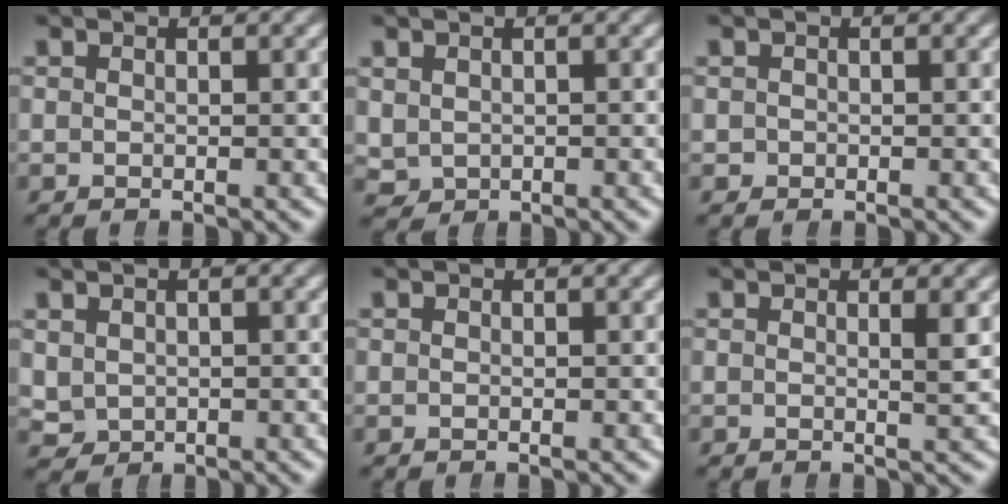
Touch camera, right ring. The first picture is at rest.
{"total": 1.9, "force": [0.2, 1.8, 0.5], "torque": [-0.029, -0.021, 0.021]}
{"total": 0.6, "force": [-0.2, 0.5, -0.3], "torque": [0.005, -0.002, -0.002]}
{"total": 2.6, "force": [0.4, 2.4, 0.8], "torque": [-0.041, -0.020, 0.022]}
{"total": 0.0}
{"total": 1.0, "force": [0.6, -0.2, 0.8], "torque": [-0.019, -0.008, 0.009]}